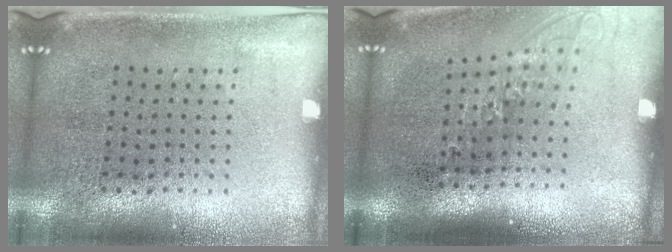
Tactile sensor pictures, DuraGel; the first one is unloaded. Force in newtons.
{"total": 1.3, "press": 1.0, "slide": 0.8}